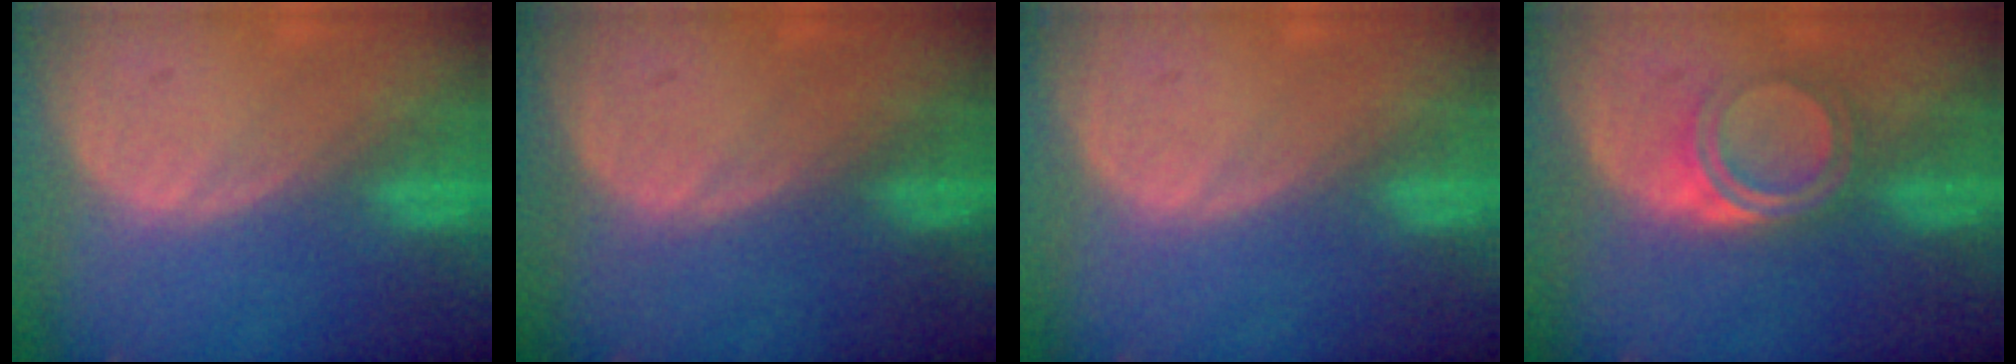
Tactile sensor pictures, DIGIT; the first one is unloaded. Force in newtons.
{"total": 0.0}
{"total": 0.0}
{"total": 5.0, "press": 4.3, "slide": 2.6}